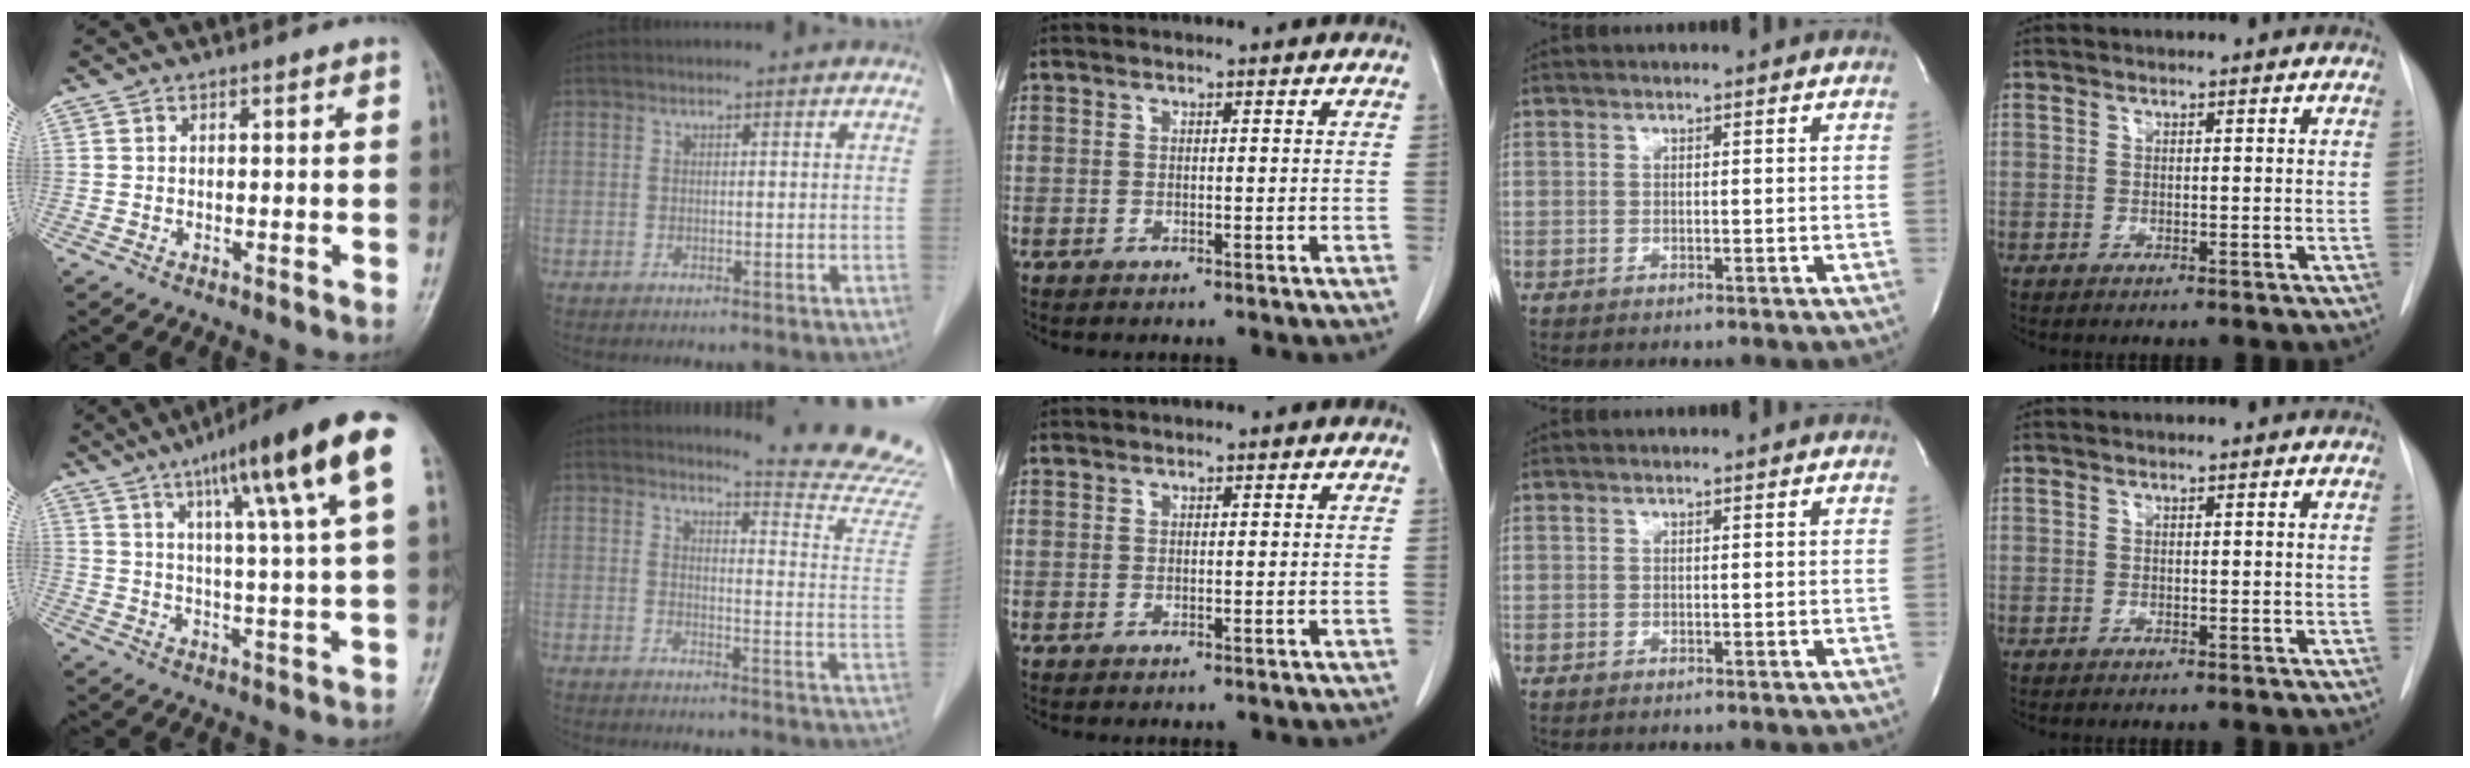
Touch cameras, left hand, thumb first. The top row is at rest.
{"thumb": {"total": 17.9, "force": [8.4, 1.6, 15.8], "torque": [-0.227, -0.010, 0.118]}, "index": {"total": 13.9, "force": [13.7, -1.7, 1.1], "torque": [-0.008, -0.140, 0.138]}}